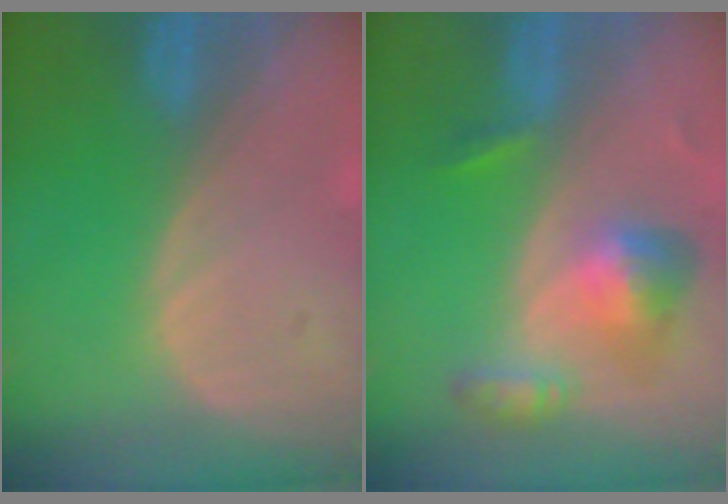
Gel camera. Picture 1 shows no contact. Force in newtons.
{"total": 6.5, "press": 5.9, "slide": 2.5}